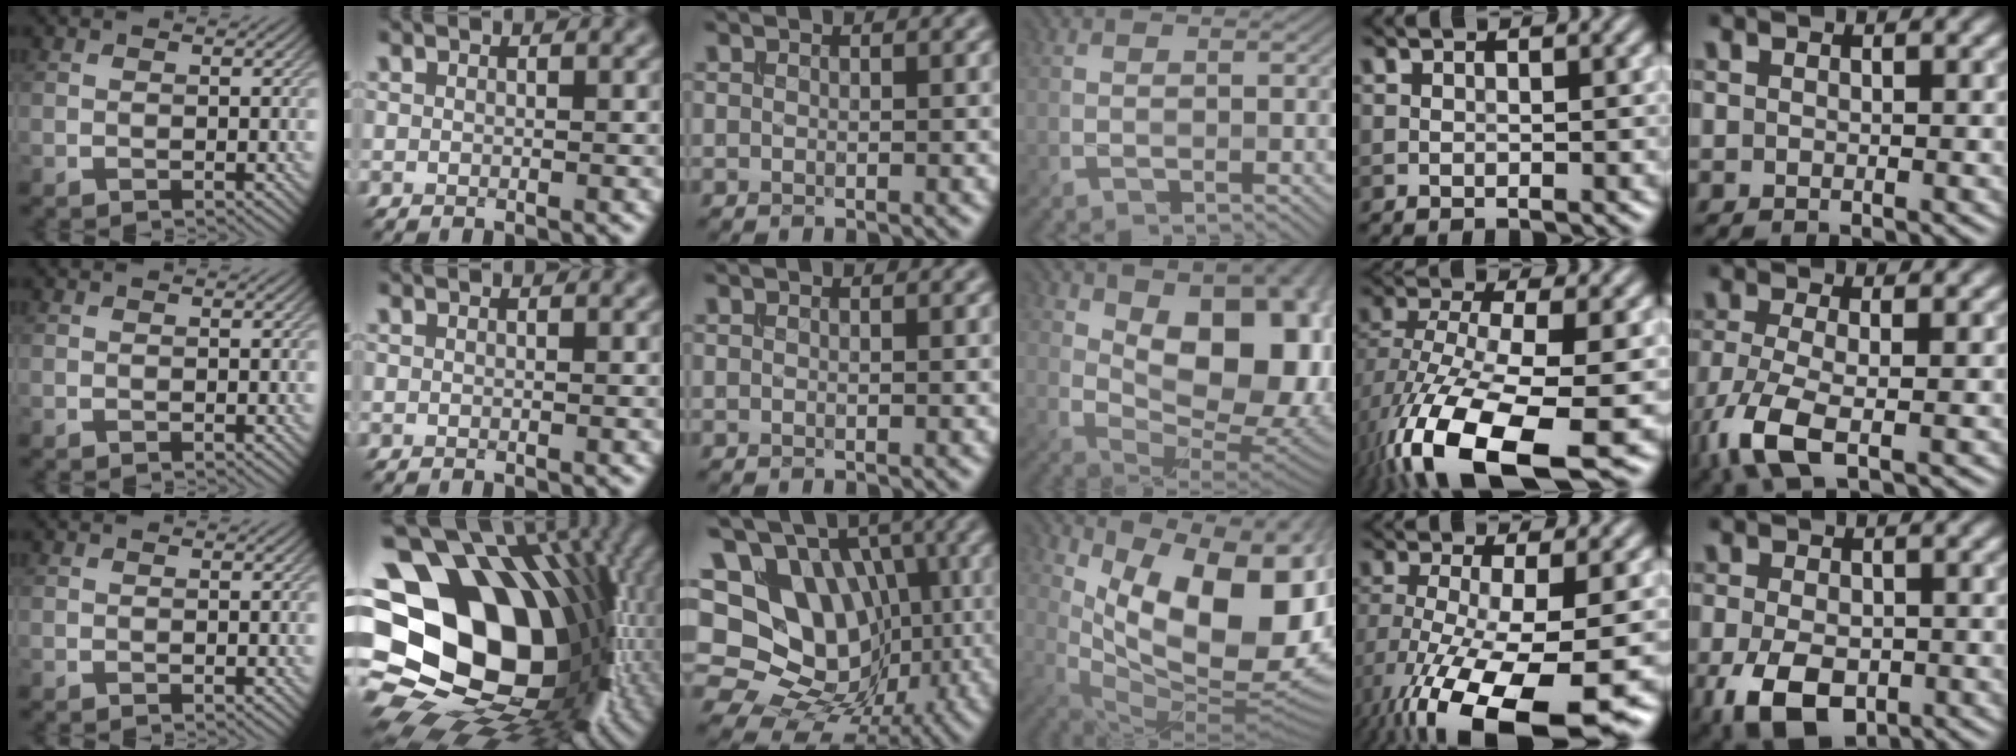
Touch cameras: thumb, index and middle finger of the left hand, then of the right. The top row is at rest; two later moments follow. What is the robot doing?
{"motion": "insert", "object": "drawer"}